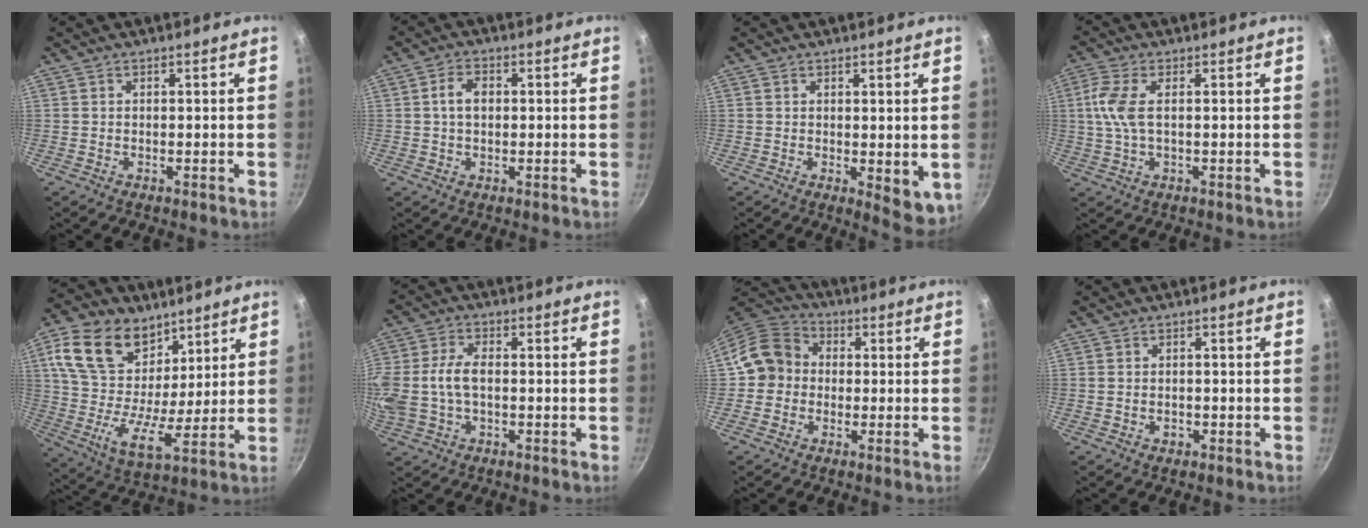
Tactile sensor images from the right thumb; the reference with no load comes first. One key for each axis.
{"total": 4.1, "fx": 0.4, "fy": 2.8, "fz": 3.0, "tx": -0.044, "ty": 0.010, "tz": 0.002}
{"total": 6.1, "fx": 0.4, "fy": 3.0, "fz": 5.3, "tx": -0.054, "ty": -0.005, "tz": 0.013}
{"total": 6.1, "fx": 0.7, "fy": 2.4, "fz": 5.5, "tx": -0.134, "ty": 0.008, "tz": 0.011}
{"total": 19.2, "fx": 10.0, "fy": 12.2, "fz": 10.9, "tx": -0.179, "ty": -0.045, "tz": 0.176}
{"total": 11.8, "fx": -0.7, "fy": 7.6, "fz": 9.1, "tx": -0.201, "ty": 0.016, "tz": -0.020}
{"total": 10.5, "fx": -0.3, "fy": 9.4, "fz": 4.7, "tx": -0.054, "ty": 0.028, "tz": -0.027}
{"total": 1.3, "fx": -0.5, "fy": 1.0, "fz": 0.7, "tx": -0.012, "ty": 0.003, "tz": -0.007}